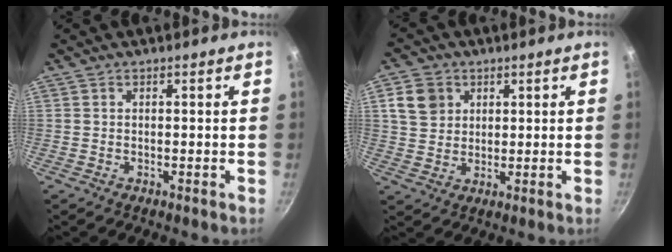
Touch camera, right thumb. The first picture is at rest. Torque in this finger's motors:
{"motor_torque": [-0.02, 0.04, 0.16, -0.16, 0.07]}